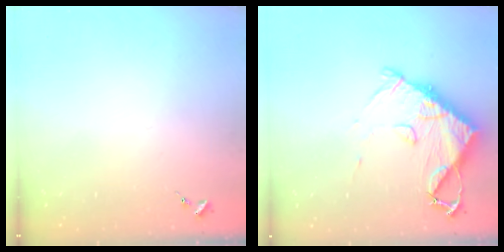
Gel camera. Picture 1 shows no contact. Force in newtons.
{"total": 10.9, "press": 10.8, "slide": 1.4}